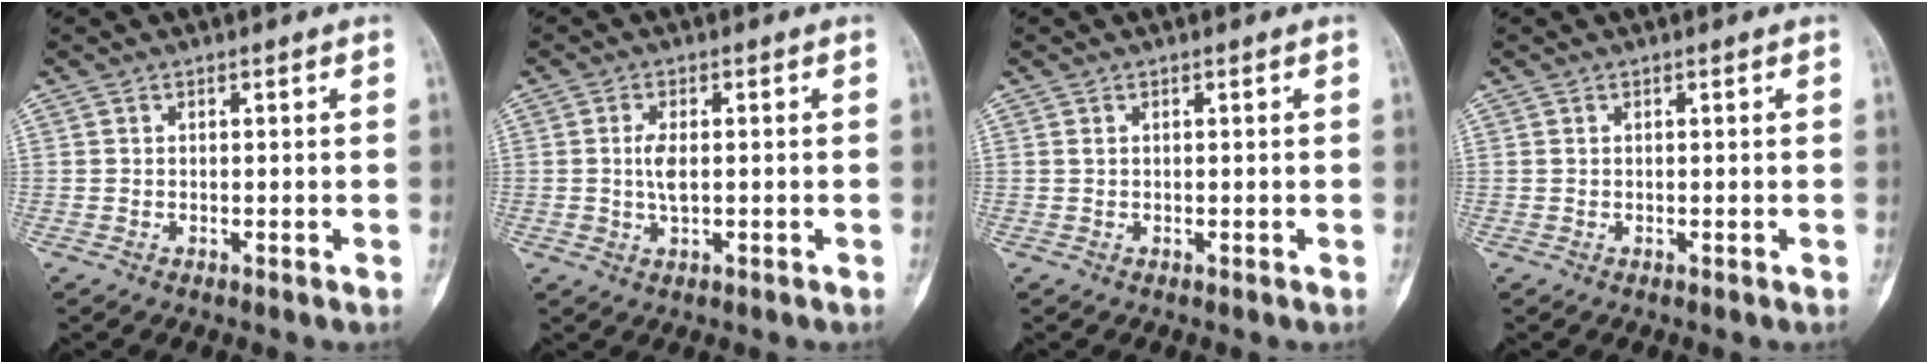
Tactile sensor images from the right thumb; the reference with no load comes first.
{"total": 3.3, "force": [-0.1, 1.5, 3.0], "torque": [-0.061, -0.002, -0.004]}
{"total": 0.0}
{"total": 0.0}